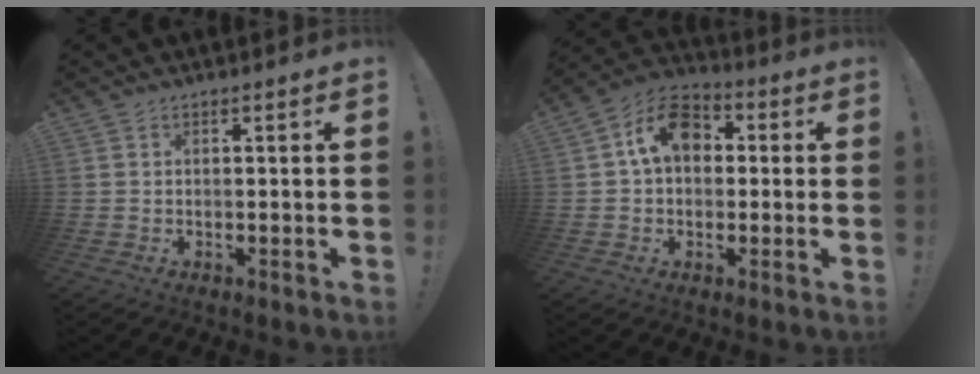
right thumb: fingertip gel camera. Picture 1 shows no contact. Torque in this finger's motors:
{"motor_torque": [-0.08, 0.47, 0.53, -0.38, 0.18]}